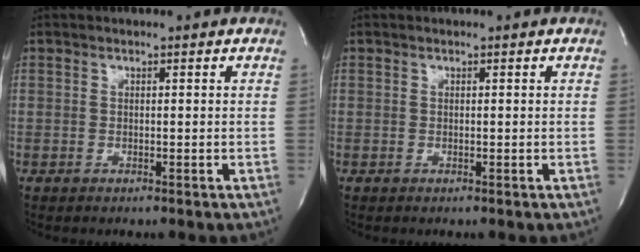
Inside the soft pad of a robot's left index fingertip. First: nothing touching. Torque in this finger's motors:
{"motor_torque": [-0.07, -0.07, -0.04, -0.01]}